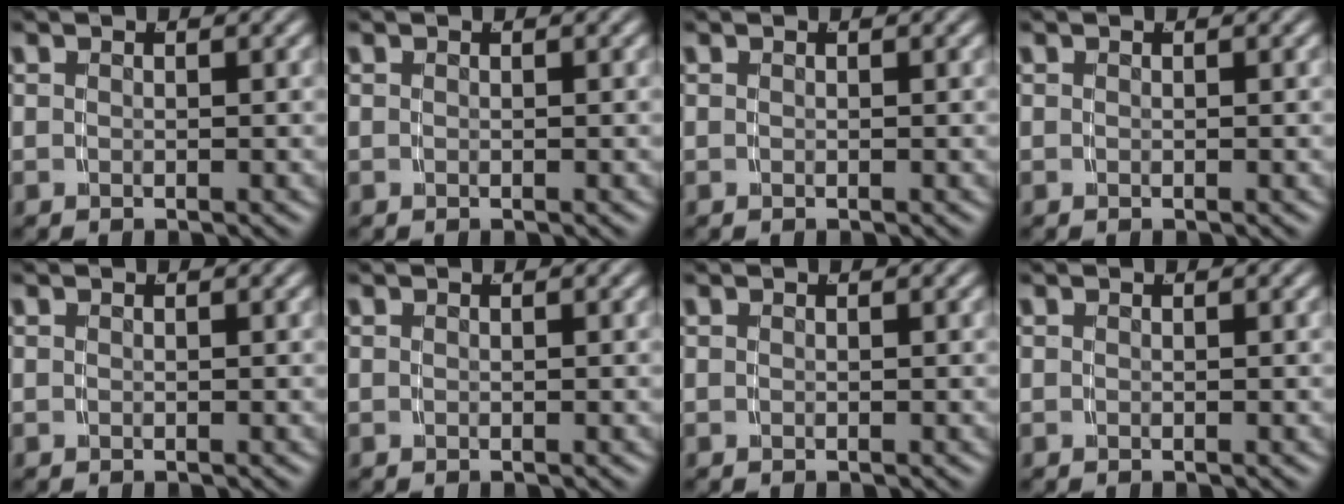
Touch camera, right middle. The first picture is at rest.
{"total": 0.0}
{"total": 0.0}
{"total": 0.0}
{"total": 0.0}
{"total": 0.0}
{"total": 0.0}
{"total": 0.0}